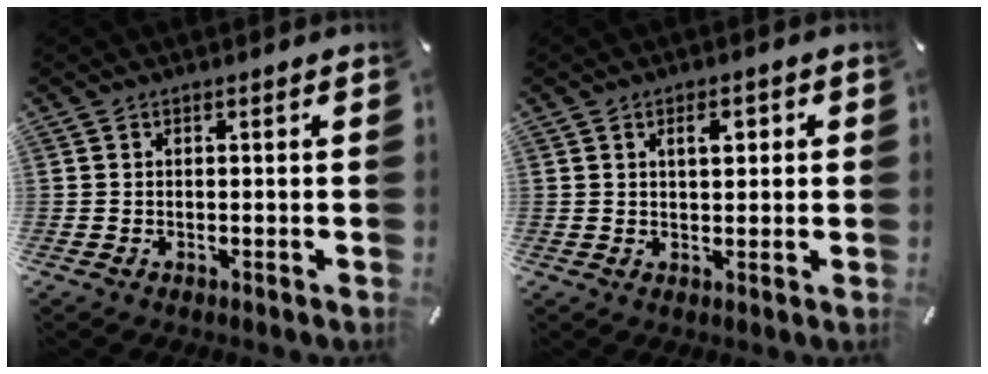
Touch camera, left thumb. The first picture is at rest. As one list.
[{"total": 4.3, "force": [1.4, 2.5, 3.2], "torque": [-0.036, -0.003, 0.014]}]